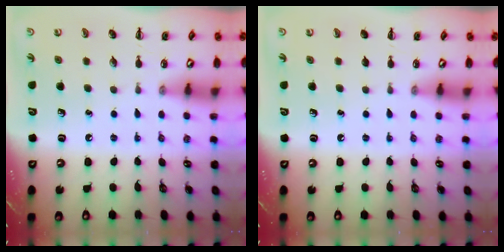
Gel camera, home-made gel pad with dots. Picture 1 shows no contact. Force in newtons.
{"total": 0.0}